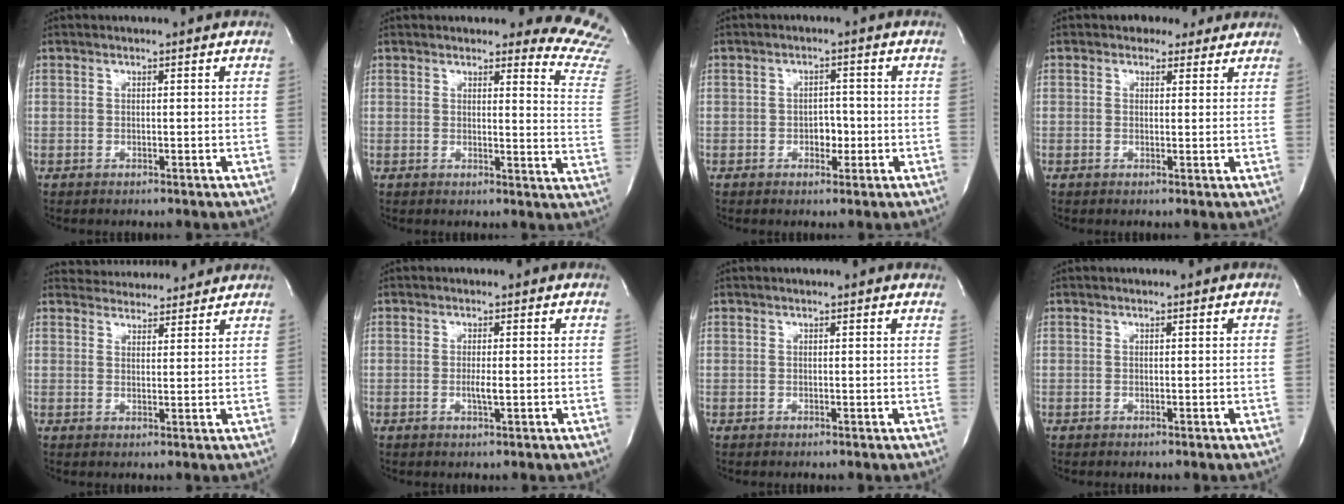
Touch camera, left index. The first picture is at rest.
{"total": 11.6, "force": [11.5, 0.8, 1.4], "torque": [0.019, -0.119, 0.081]}
{"total": 2.6, "force": [-0.9, 1.7, 1.8], "torque": [-0.021, 0.006, -0.010]}
{"total": 3.2, "force": [2.4, 2.2, 0.2], "torque": [0.003, 0.009, 0.025]}
{"total": 8.1, "force": [7.8, 1.8, 1.0], "torque": [-0.012, 0.018, 0.103]}
{"total": 1.6, "force": [-0.3, 0.1, 1.6], "torque": [-0.034, -0.003, -0.005]}
{"total": 2.2, "force": [2.0, 0.3, 1.0], "torque": [-0.011, 0.010, 0.014]}
{"total": 0.0}